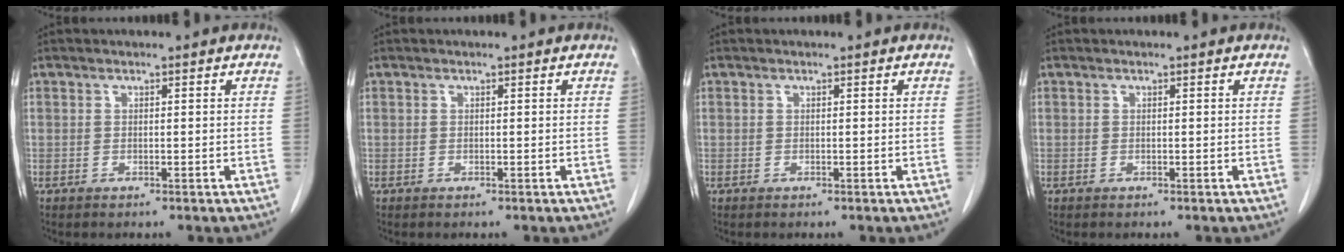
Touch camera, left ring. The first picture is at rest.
{"total": 0.0}
{"total": 0.0}
{"total": 0.0}